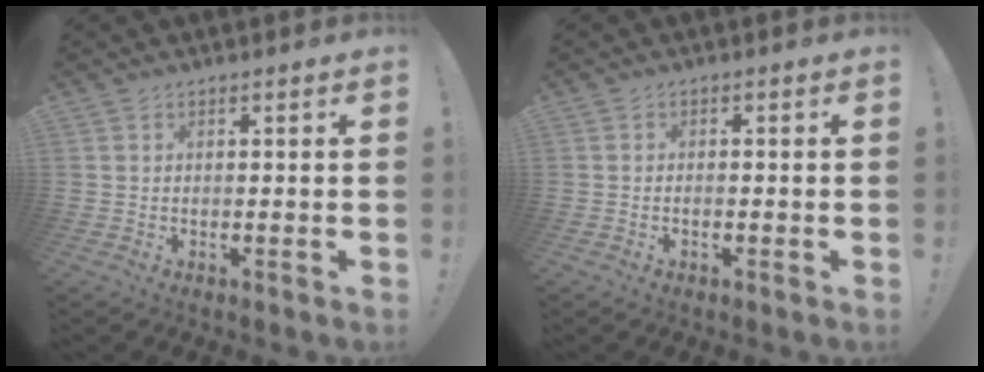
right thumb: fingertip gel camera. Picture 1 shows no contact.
{"total": 0.9, "force": [-0.9, 0.2, 0.3], "torque": [-0.005, 0.001, -0.016]}